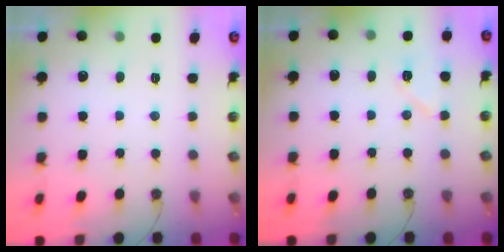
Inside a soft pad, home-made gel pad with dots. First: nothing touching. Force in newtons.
{"total": 7.2, "press": 6.9, "slide": 2.0}